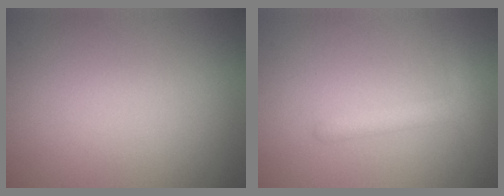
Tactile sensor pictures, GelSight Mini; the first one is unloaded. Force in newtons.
{"total": 2.4, "press": 2.4, "slide": 0.2}